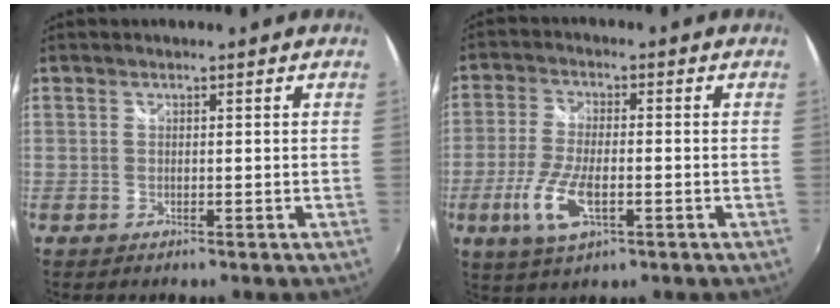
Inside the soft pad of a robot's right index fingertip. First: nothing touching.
{"total": 9.0, "force": [-3.1, 3.3, 7.8], "torque": [-0.172, -0.012, -0.059]}